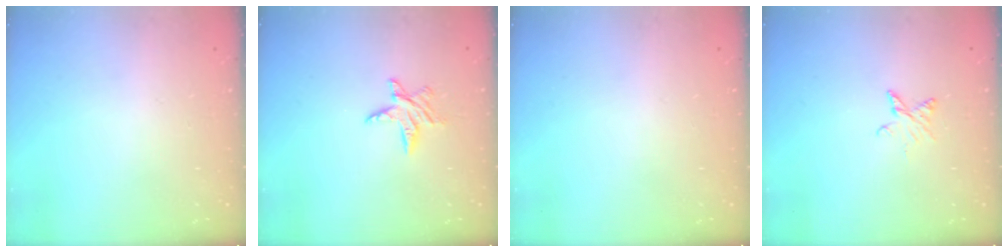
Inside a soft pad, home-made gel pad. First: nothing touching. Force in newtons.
{"total": 6.1, "press": 6.1, "slide": 0.6}
{"total": 0.0}
{"total": 3.1, "press": 3.1, "slide": 0.4}